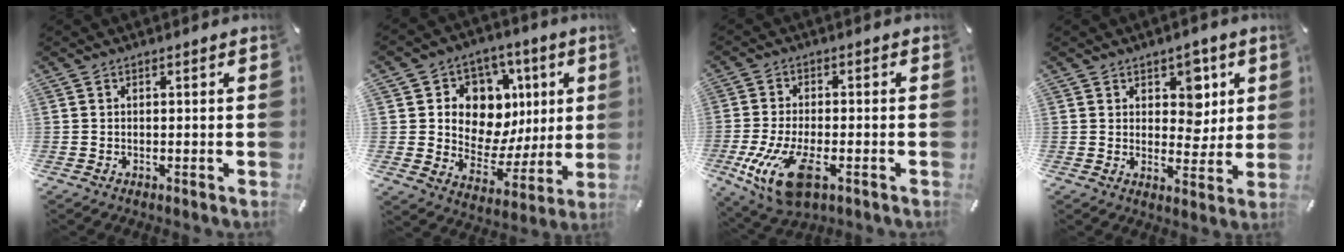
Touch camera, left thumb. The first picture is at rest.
{"total": 11.8, "force": [2.6, 10.8, 4.1], "torque": [-0.044, -0.034, 0.052]}
{"total": 12.4, "force": [-4.8, 5.6, 9.9], "torque": [-0.221, -0.003, -0.083]}
{"total": 7.0, "force": [3.1, 5.5, 3.1], "torque": [-0.026, -0.012, 0.047]}